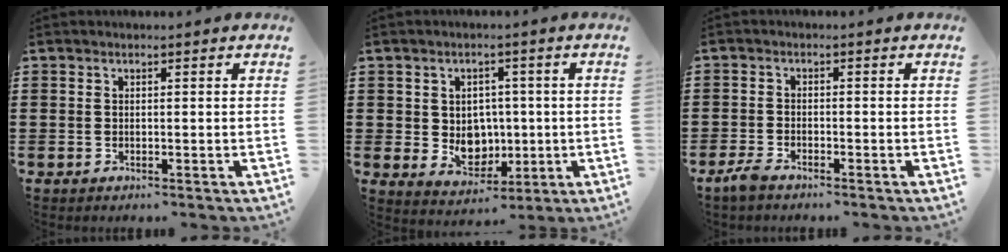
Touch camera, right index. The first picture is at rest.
{"total": 5.0, "force": [0.4, 4.6, 1.9], "torque": [-0.029, -0.001, 0.005]}
{"total": 1.9, "force": [-1.7, 0.4, 0.9], "torque": [-0.023, 0.000, -0.034]}